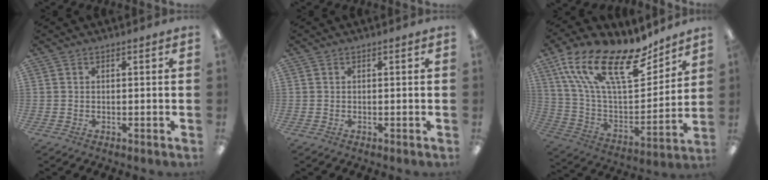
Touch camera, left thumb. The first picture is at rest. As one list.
[{"total": 0.0}, {"total": 23.4, "force": [14.6, 9.3, 15.8], "torque": [-0.290, -0.083, 0.259]}]